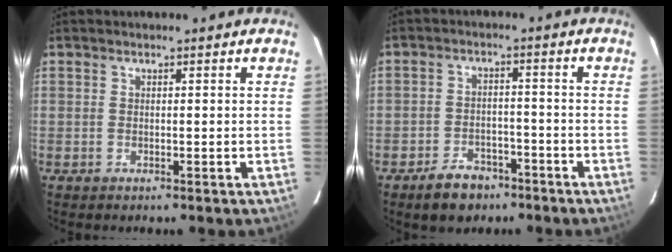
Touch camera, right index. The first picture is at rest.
{"total": 7.2, "force": [-5.0, 4.4, 2.6], "torque": [-0.068, 0.017, -0.067]}